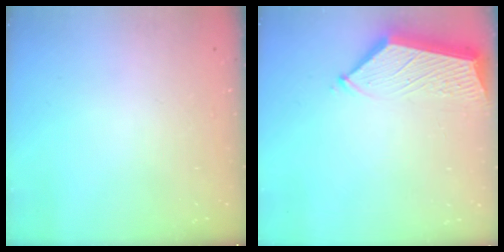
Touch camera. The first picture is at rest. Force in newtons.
{"total": 5.8, "press": 5.8, "slide": 0.3}